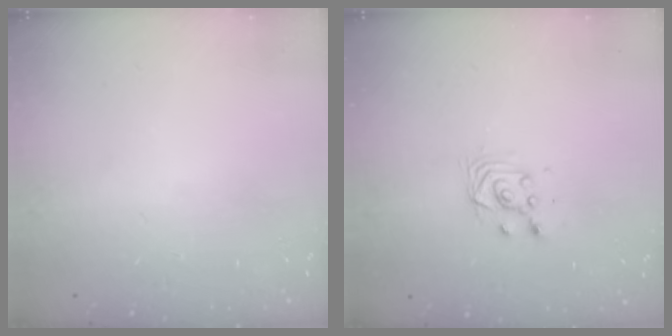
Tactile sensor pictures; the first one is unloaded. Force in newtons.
{"total": 4.7, "press": 4.6, "slide": 1.2}